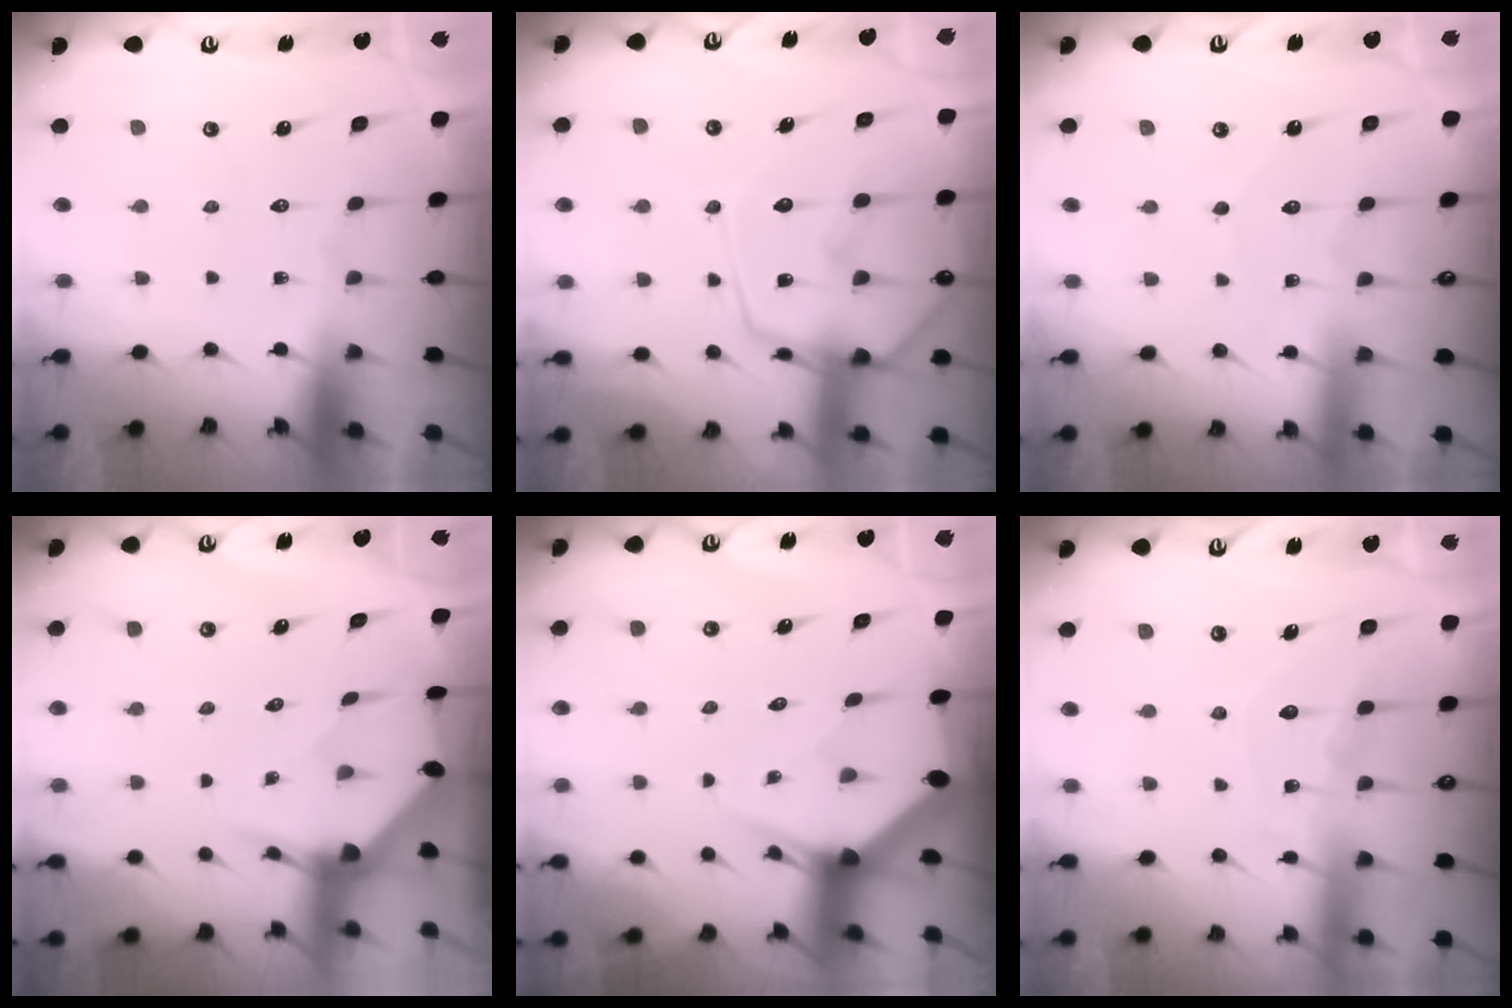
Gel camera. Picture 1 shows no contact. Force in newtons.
{"total": 14.0, "press": 13.9, "slide": 1.4}
{"total": 3.8, "press": 3.8, "slide": 0.4}
{"total": 3.4, "press": 3.4, "slide": 0.3}
{"total": 4.4, "press": 4.4, "slide": 0.4}
{"total": 7.9, "press": 7.8, "slide": 0.7}